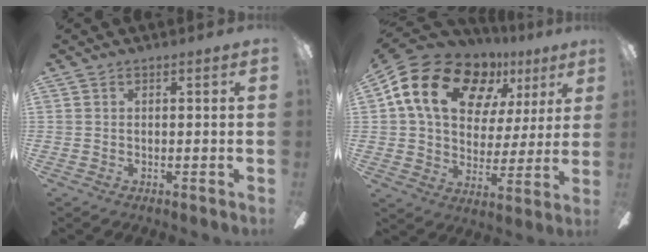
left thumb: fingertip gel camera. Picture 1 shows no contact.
{"total": 19.4, "force": [9.9, 12.7, 10.8], "torque": [-0.192, -0.036, 0.181]}